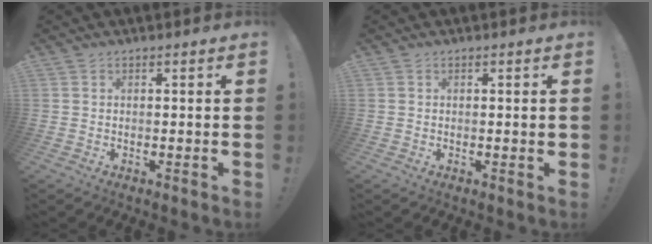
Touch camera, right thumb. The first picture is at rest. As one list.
[{"total": 1.3, "force": [0.2, 0.2, 1.3], "torque": [-0.017, -0.001, 0.001]}]